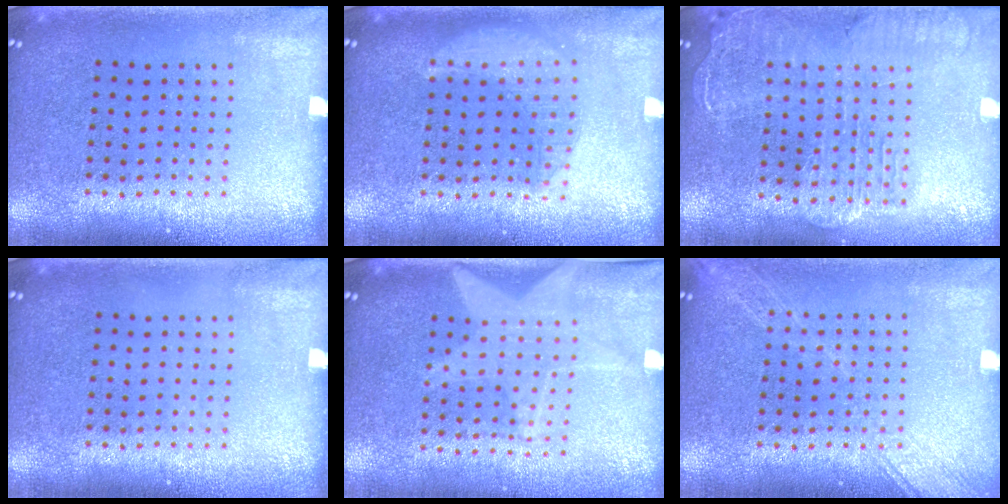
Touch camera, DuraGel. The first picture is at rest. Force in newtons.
{"total": 1.4, "press": 1.4, "slide": 0.2}
{"total": 2.2, "press": 2.0, "slide": 1.0}
{"total": 0.0}
{"total": 1.4, "press": 1.4, "slide": 0.2}
{"total": 2.7, "press": 2.6, "slide": 0.4}